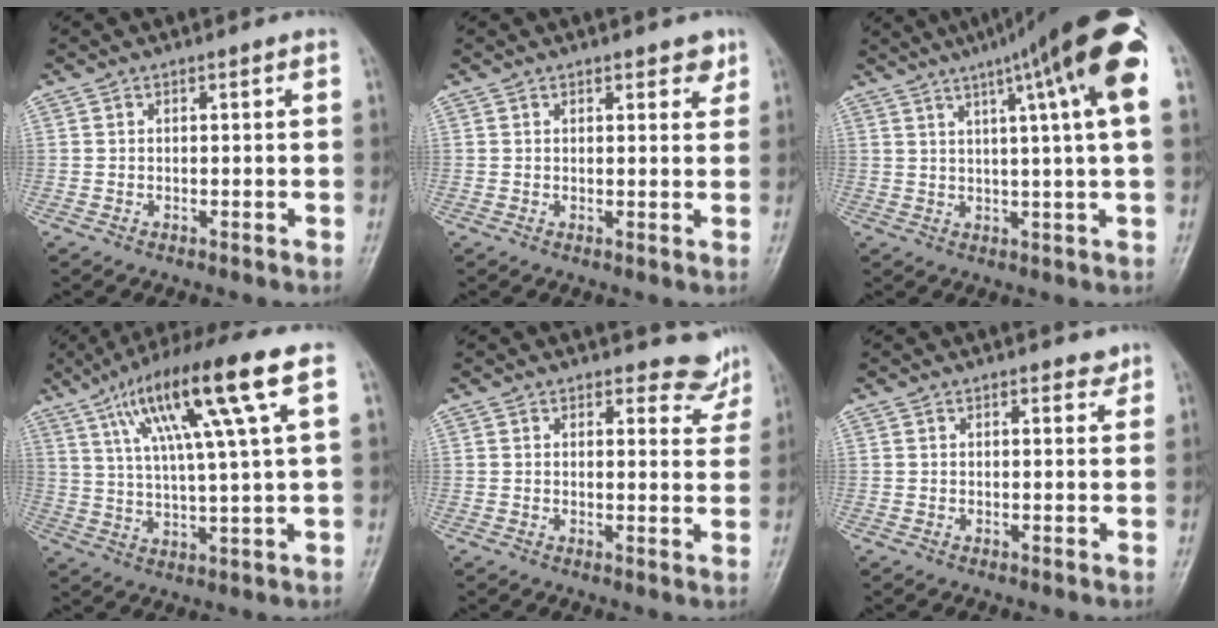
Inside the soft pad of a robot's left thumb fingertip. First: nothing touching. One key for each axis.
{"total": 2.8, "fx": 1.9, "fy": 1.4, "fz": 1.4, "tx": 0.002, "ty": -0.009, "tz": 0.022}
{"total": 17.7, "fx": 7.8, "fy": 1.1, "fz": 15.8, "tx": -0.232, "ty": 0.012, "tz": 0.102}
{"total": 16.9, "fx": 7.1, "fy": 1.5, "fz": 15.3, "tx": -0.275, "ty": -0.001, "tz": 0.120}
{"total": 5.1, "fx": 4.8, "fy": 1.8, "fz": -0.2, "tx": 0.033, "ty": -0.040, "tz": 0.042}
{"total": 1.7, "fx": 1.4, "fy": 0.9, "fz": 0.6, "tx": 0.007, "ty": -0.008, "tz": 0.013}